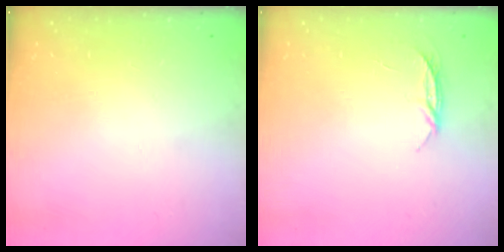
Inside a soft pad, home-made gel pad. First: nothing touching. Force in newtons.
{"total": 4.0, "press": 4.0, "slide": 0.5}